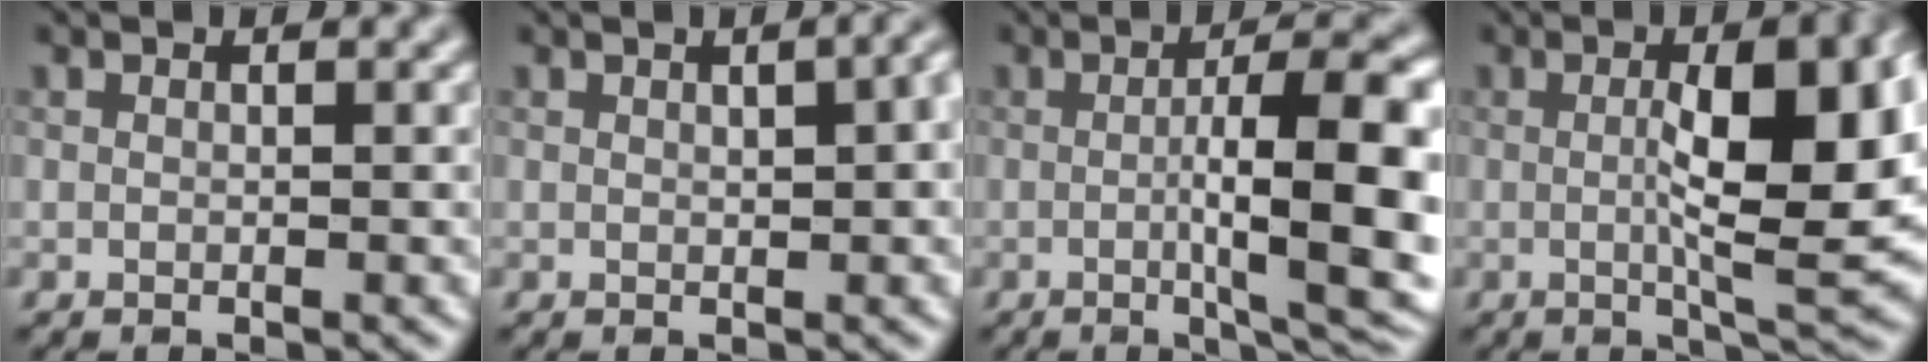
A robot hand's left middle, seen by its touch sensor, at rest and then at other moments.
{"total": 3.8, "force": [1.0, 1.4, 3.4], "torque": [-0.032, 0.013, 0.017]}
{"total": 9.7, "force": [-0.8, 2.3, 9.4], "torque": [-0.124, -0.004, -0.008]}
{"total": 10.2, "force": [0.5, 2.5, 9.9], "torque": [-0.142, -0.001, 0.008]}